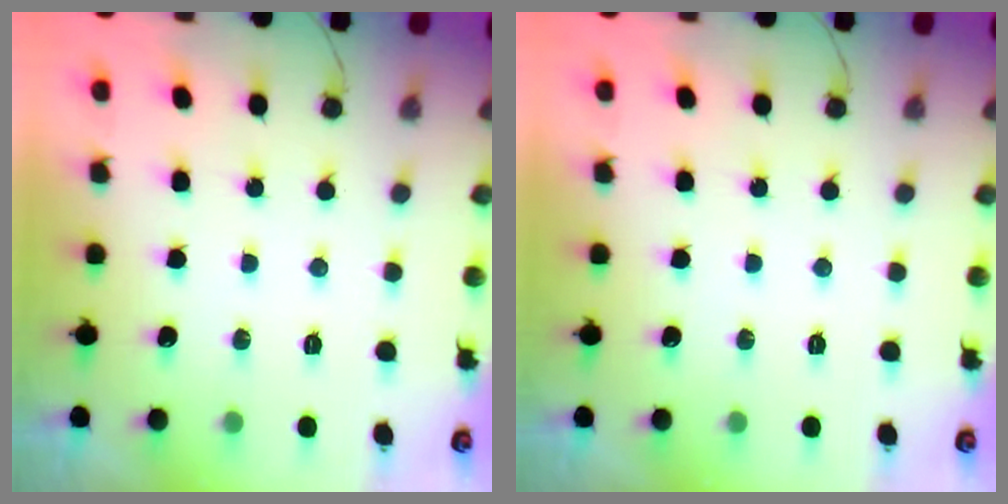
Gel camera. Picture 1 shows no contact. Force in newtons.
{"total": 0.0}